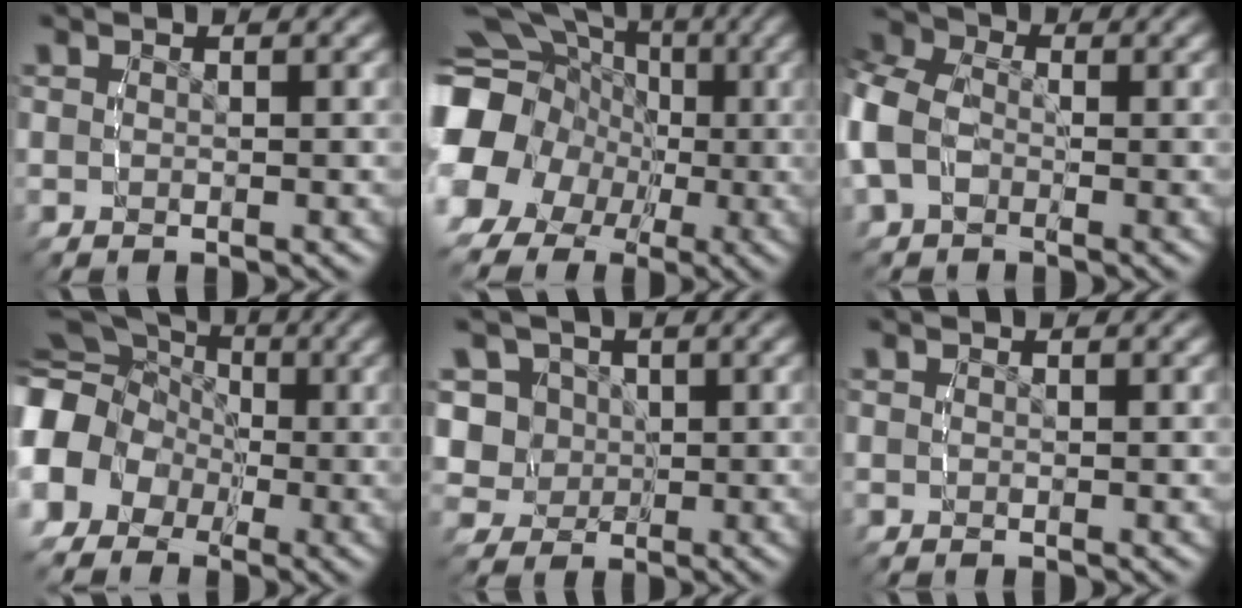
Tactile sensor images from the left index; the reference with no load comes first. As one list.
[{"total": 13.4, "force": [0.2, 11.8, 6.3], "torque": [-0.141, -0.036, 0.007]}, {"total": 8.1, "force": [1.5, 6.5, 4.5], "torque": [-0.094, 0.016, 0.006]}, {"total": 11.9, "force": [-0.5, 10.6, 5.5], "torque": [-0.118, -0.015, -0.015]}, {"total": 10.3, "force": [1.0, 9.6, 3.7], "torque": [-0.107, -0.029, 0.018]}, {"total": 0.0}]